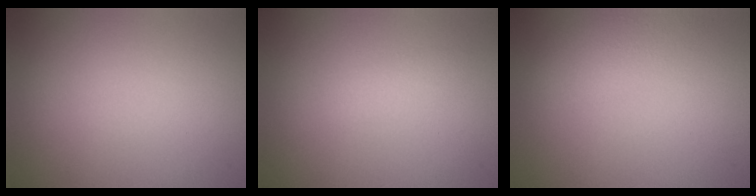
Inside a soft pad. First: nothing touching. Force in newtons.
{"total": 1.0, "press": 1.0, "slide": 0.1}
{"total": 2.8, "press": 2.8, "slide": 0.1}